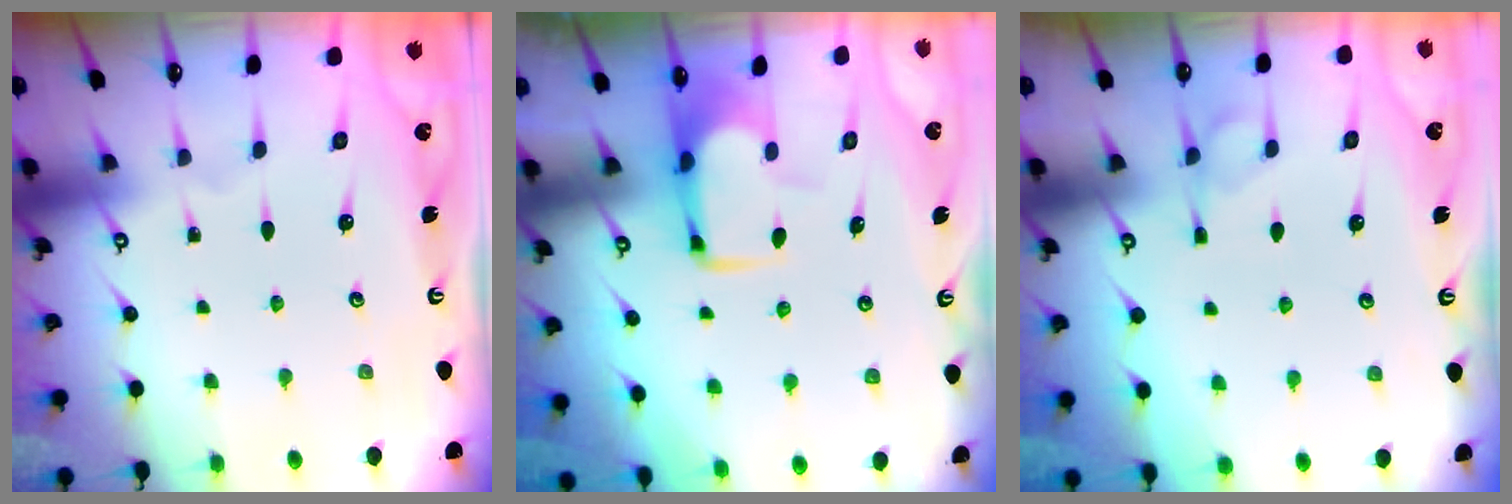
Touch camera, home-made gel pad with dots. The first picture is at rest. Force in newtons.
{"total": 1.8, "press": 1.8, "slide": 0.5}
{"total": 1.3, "press": 0.4, "slide": 1.2}